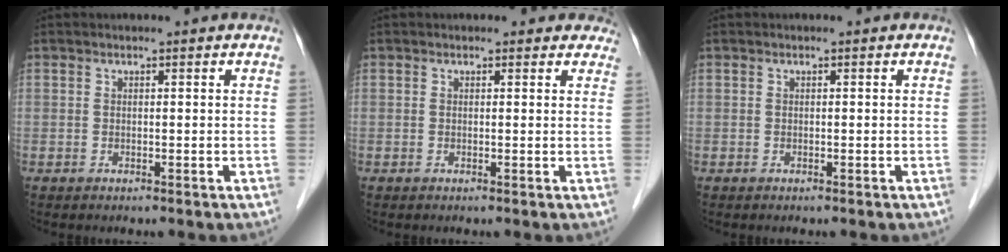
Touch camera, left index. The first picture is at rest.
{"total": 3.0, "force": [2.5, 1.7, 0.1], "torque": [0.020, -0.008, 0.006]}
{"total": 0.0}